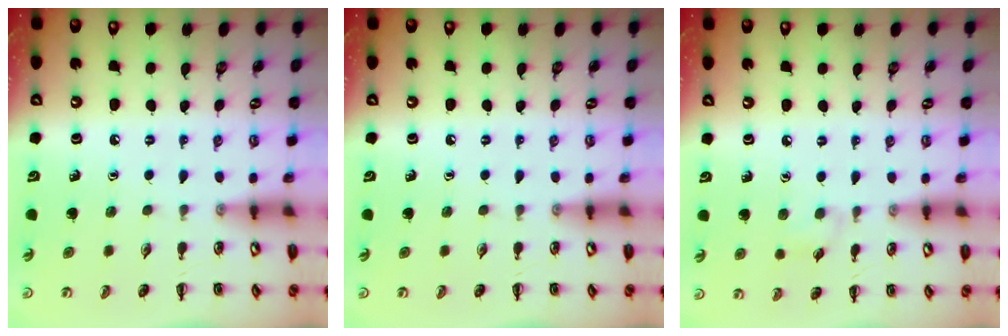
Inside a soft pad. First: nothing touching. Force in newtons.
{"total": 0.0}
{"total": 4.4, "press": 4.0, "slide": 1.8}